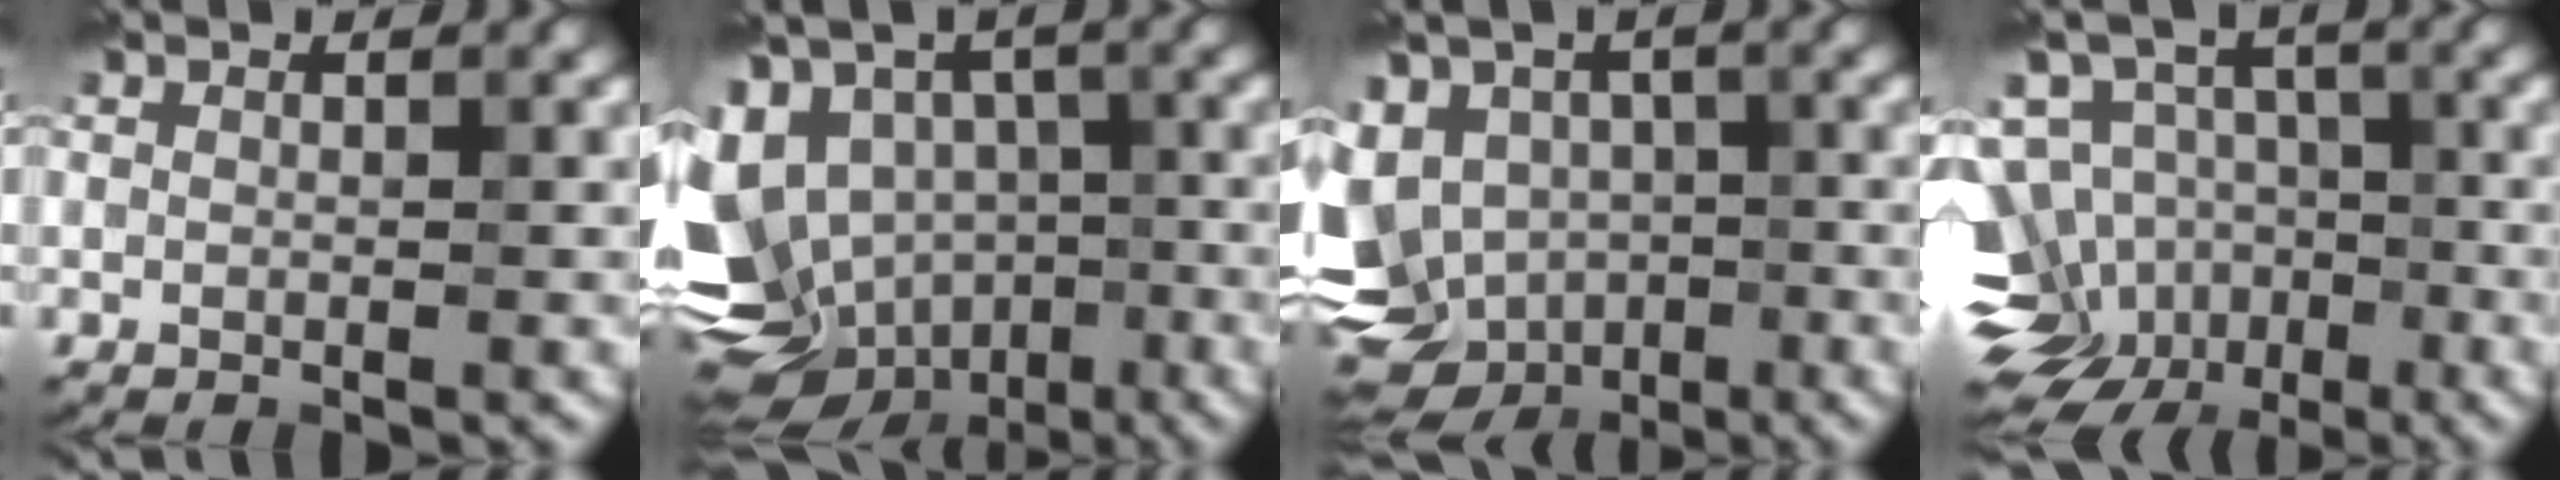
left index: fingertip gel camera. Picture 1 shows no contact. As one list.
[{"total": 12.5, "force": [-3.6, 9.4, 7.4], "torque": [-0.154, -0.010, -0.043]}, {"total": 12.5, "force": [-5.4, 9.8, 5.6], "torque": [-0.120, -0.019, -0.089]}, {"total": 11.6, "force": [-5.2, 9.0, 5.2], "torque": [-0.091, 0.005, -0.091]}]